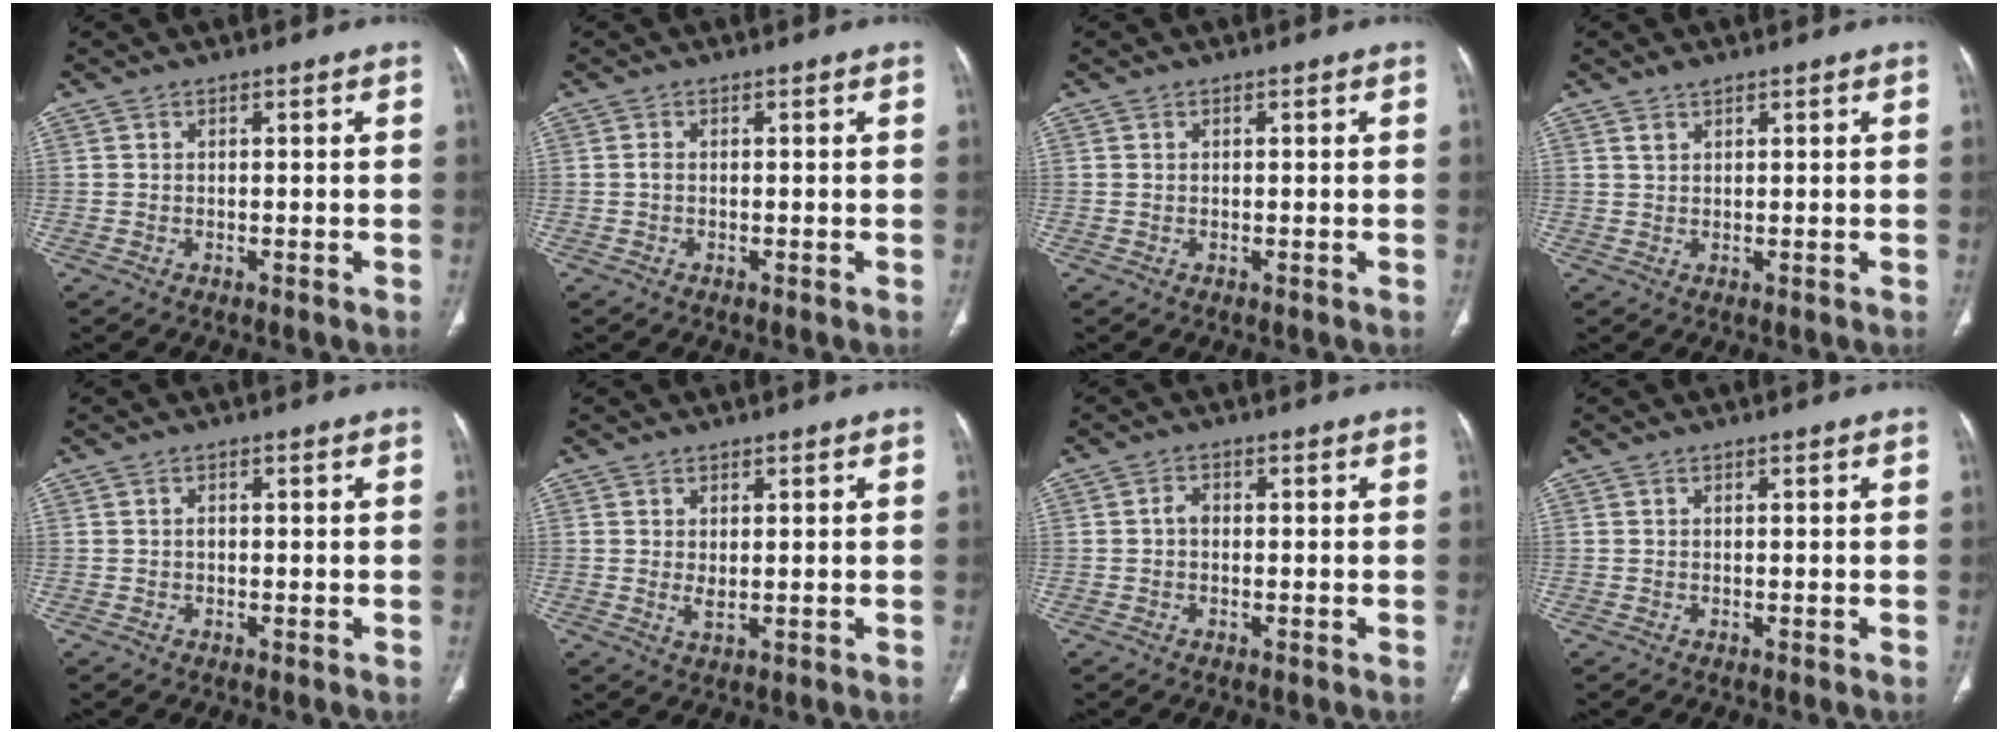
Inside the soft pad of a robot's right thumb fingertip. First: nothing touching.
{"total": 0.6, "force": [-0.1, 0.3, 0.5], "torque": [-0.012, 0.000, -0.005]}
{"total": 0.0}
{"total": 1.5, "force": [1.3, 0.6, 0.6], "torque": [-0.009, -0.006, 0.025]}
{"total": 0.6, "force": [-0.1, 0.4, 0.4], "torque": [-0.006, 0.002, -0.004]}
{"total": 1.8, "force": [0.3, 0.8, 1.5], "torque": [-0.030, -0.009, 0.010]}
{"total": 1.6, "force": [-0.2, 1.2, 1.1], "torque": [-0.014, 0.005, -0.009]}
{"total": 0.0}